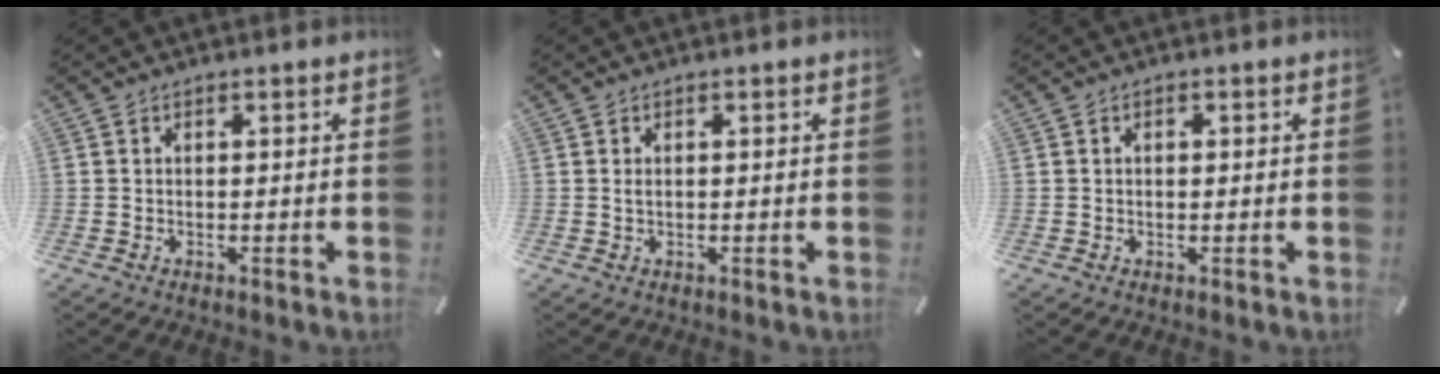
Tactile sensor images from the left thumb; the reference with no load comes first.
{"total": 0.8, "force": [0.1, 0.5, 0.7], "torque": [-0.015, 0.001, 0.001]}
{"total": 1.0, "force": [0.0, 0.7, 0.7], "torque": [-0.015, 0.004, -0.001]}